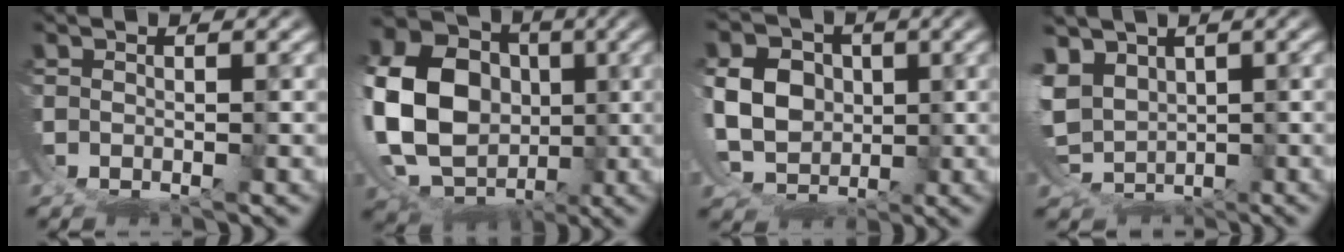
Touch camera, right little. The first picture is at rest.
{"total": 16.3, "force": [0.3, 12.8, 10.1], "torque": [-0.197, -0.038, 0.009]}
{"total": 10.2, "force": [0.2, 8.4, 5.7], "torque": [-0.118, -0.038, 0.010]}
{"total": 5.1, "force": [0.0, 4.2, 2.8], "torque": [-0.087, -0.046, 0.022]}